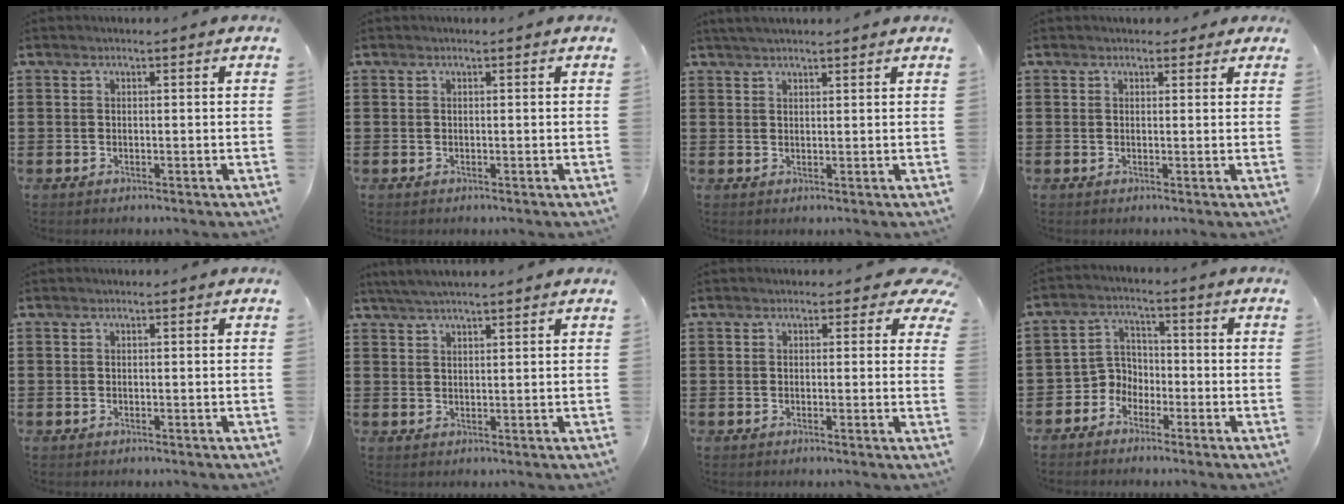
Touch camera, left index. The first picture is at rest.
{"total": 0.0}
{"total": 1.8, "force": [1.6, 0.2, 0.6], "torque": [-0.014, 0.003, 0.031]}
{"total": 1.5, "force": [1.1, 1.0, 0.3], "torque": [-0.002, 0.005, 0.018]}
{"total": 0.0}
{"total": 2.7, "force": [2.4, 0.1, 1.2], "torque": [-0.028, 0.004, 0.045]}
{"total": 2.3, "force": [1.1, 1.4, 1.4], "torque": [-0.012, -0.002, 0.012]}
{"total": 4.5, "force": [-3.3, 3.0, 0.5], "torque": [-0.029, 0.003, -0.074]}